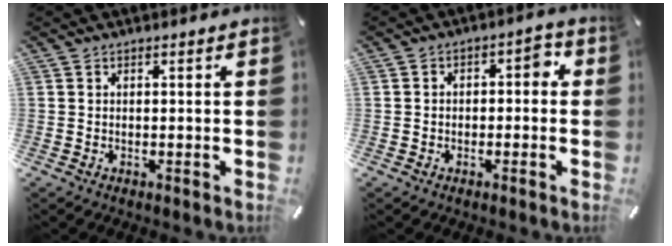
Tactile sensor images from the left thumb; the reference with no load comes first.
{"total": 3.3, "force": [-1.8, 2.2, 1.7], "torque": [-0.032, 0.020, -0.037]}